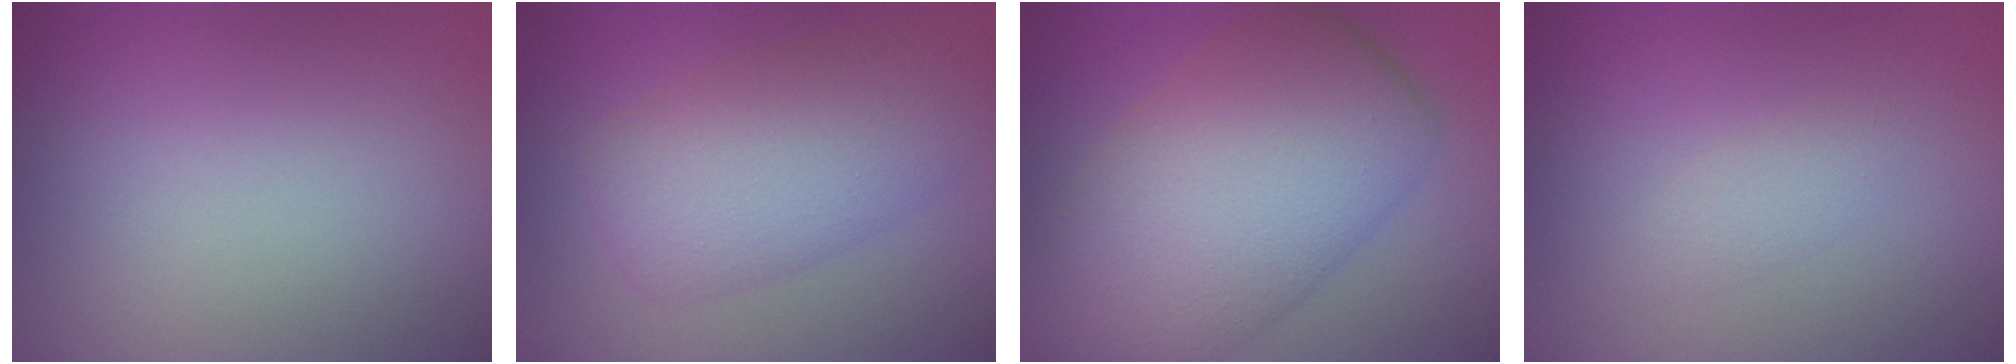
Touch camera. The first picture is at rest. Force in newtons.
{"total": 6.7, "press": 6.7, "slide": 0.2}
{"total": 12.5, "press": 12.5, "slide": 0.4}
{"total": 1.3, "press": 1.2, "slide": 0.1}